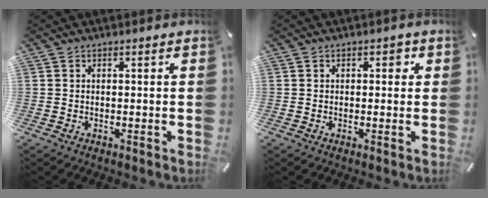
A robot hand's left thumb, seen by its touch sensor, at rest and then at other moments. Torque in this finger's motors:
{"motor_torque": [0.25, 0.25, 0.12, -0.22, 0.00]}